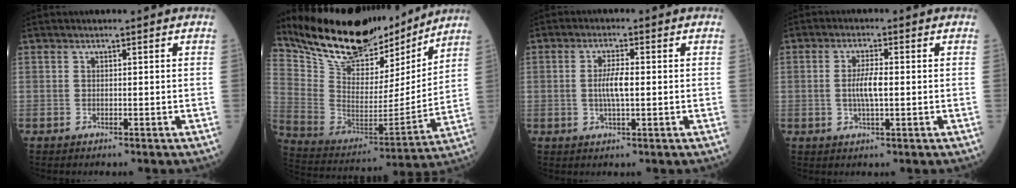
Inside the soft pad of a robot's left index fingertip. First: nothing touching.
{"total": 21.2, "force": [19.0, 6.4, 7.0], "torque": [-0.136, -0.020, 0.306]}
{"total": 4.0, "force": [-0.2, 0.7, 3.9], "torque": [-0.081, -0.002, -0.005]}
{"total": 4.0, "force": [-0.3, 0.7, 3.9], "torque": [-0.082, -0.003, -0.007]}